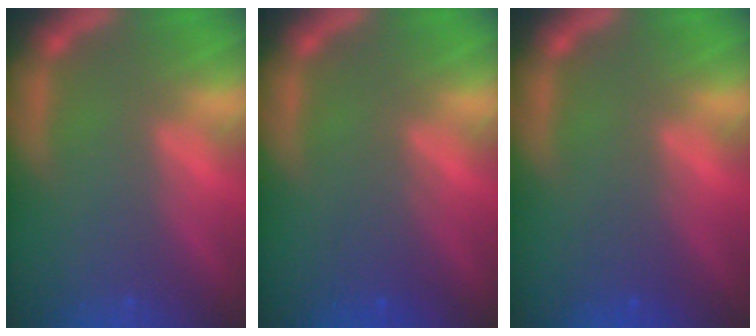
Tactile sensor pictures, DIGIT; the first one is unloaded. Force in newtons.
{"total": 2.0}
{"total": 1.5}